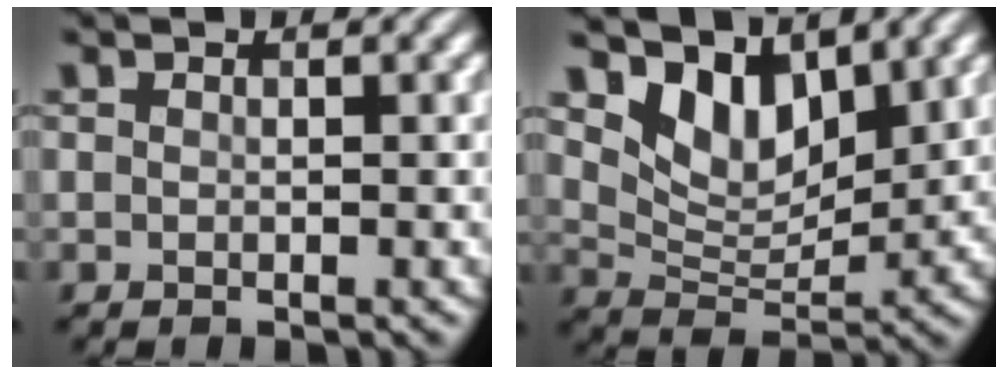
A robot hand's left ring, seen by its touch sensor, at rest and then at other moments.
{"total": 5.7, "force": [4.2, 2.8, 2.8], "torque": [-0.060, -0.011, 0.070]}